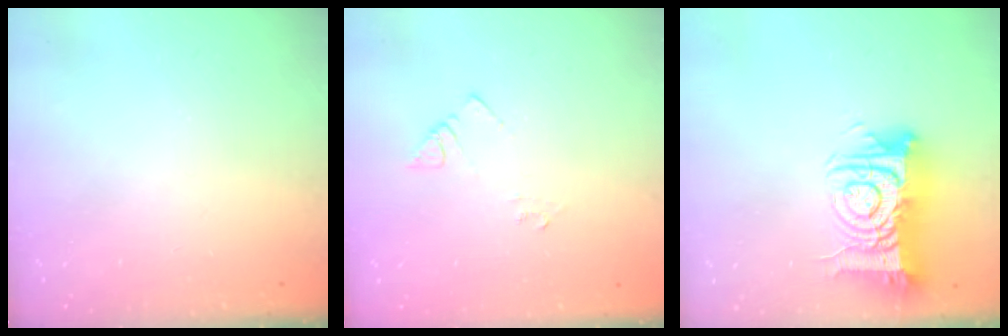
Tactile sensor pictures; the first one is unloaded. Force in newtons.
{"total": 4.1, "press": 4.1, "slide": 0.4}
{"total": 15.4, "press": 15.4, "slide": 1.3}